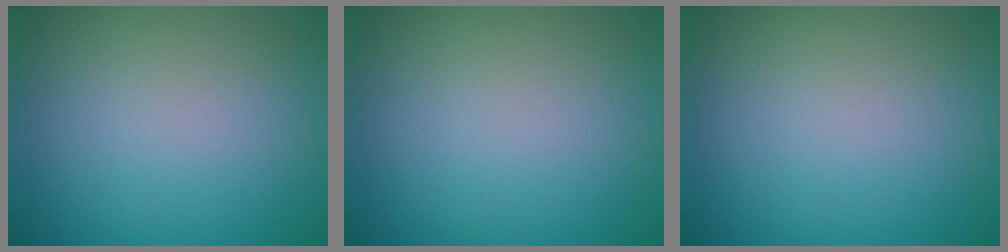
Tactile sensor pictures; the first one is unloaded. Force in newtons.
{"total": 0.0}
{"total": 0.0}